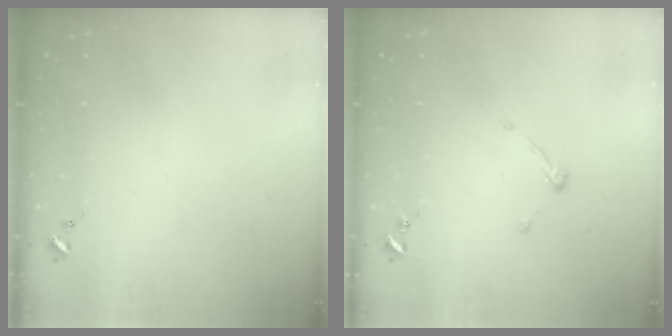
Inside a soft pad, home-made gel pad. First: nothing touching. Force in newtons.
{"total": 3.9, "press": 3.9, "slide": 0.6}